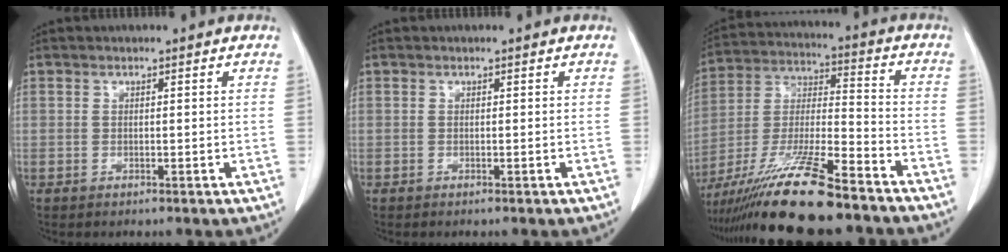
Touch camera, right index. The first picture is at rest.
{"total": 0.0}
{"total": 17.9, "force": [-13.9, 1.3, 11.2], "torque": [-0.238, -0.028, -0.252]}